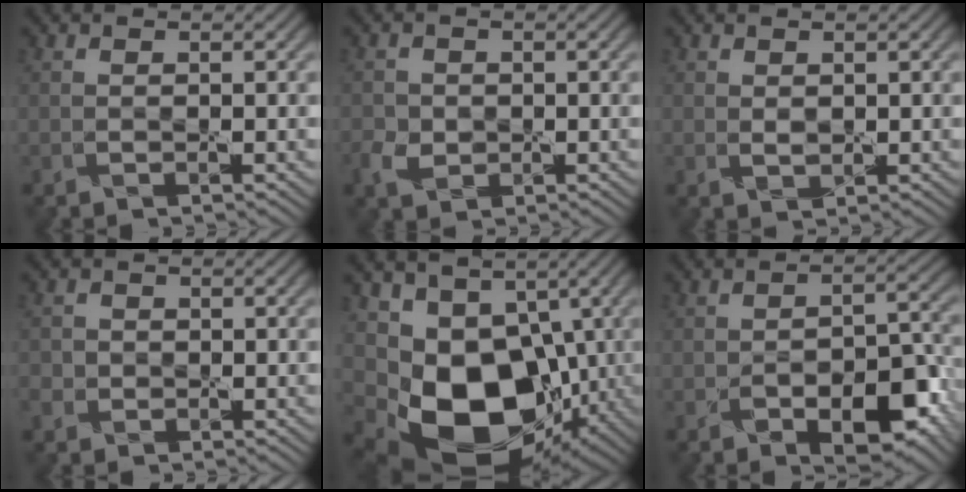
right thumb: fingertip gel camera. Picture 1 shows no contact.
{"total": 3.1, "force": [-0.9, 2.6, 1.4], "torque": [-0.037, -0.007, -0.018]}
{"total": 1.2, "force": [0.5, 0.8, 0.7], "torque": [-0.018, -0.005, 0.014]}
{"total": 2.1, "force": [-0.5, 2.0, 0.4], "torque": [-0.009, -0.004, -0.009]}
{"total": 14.0, "force": [-1.4, 10.5, 9.2], "torque": [-0.166, -0.050, -0.006]}
{"total": 9.9, "force": [-4.9, 5.0, 7.0], "torque": [-0.103, -0.012, -0.070]}